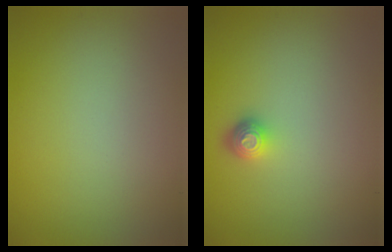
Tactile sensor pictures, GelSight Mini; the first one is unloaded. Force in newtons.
{"total": 1.6, "press": 1.3, "slide": 1.0}